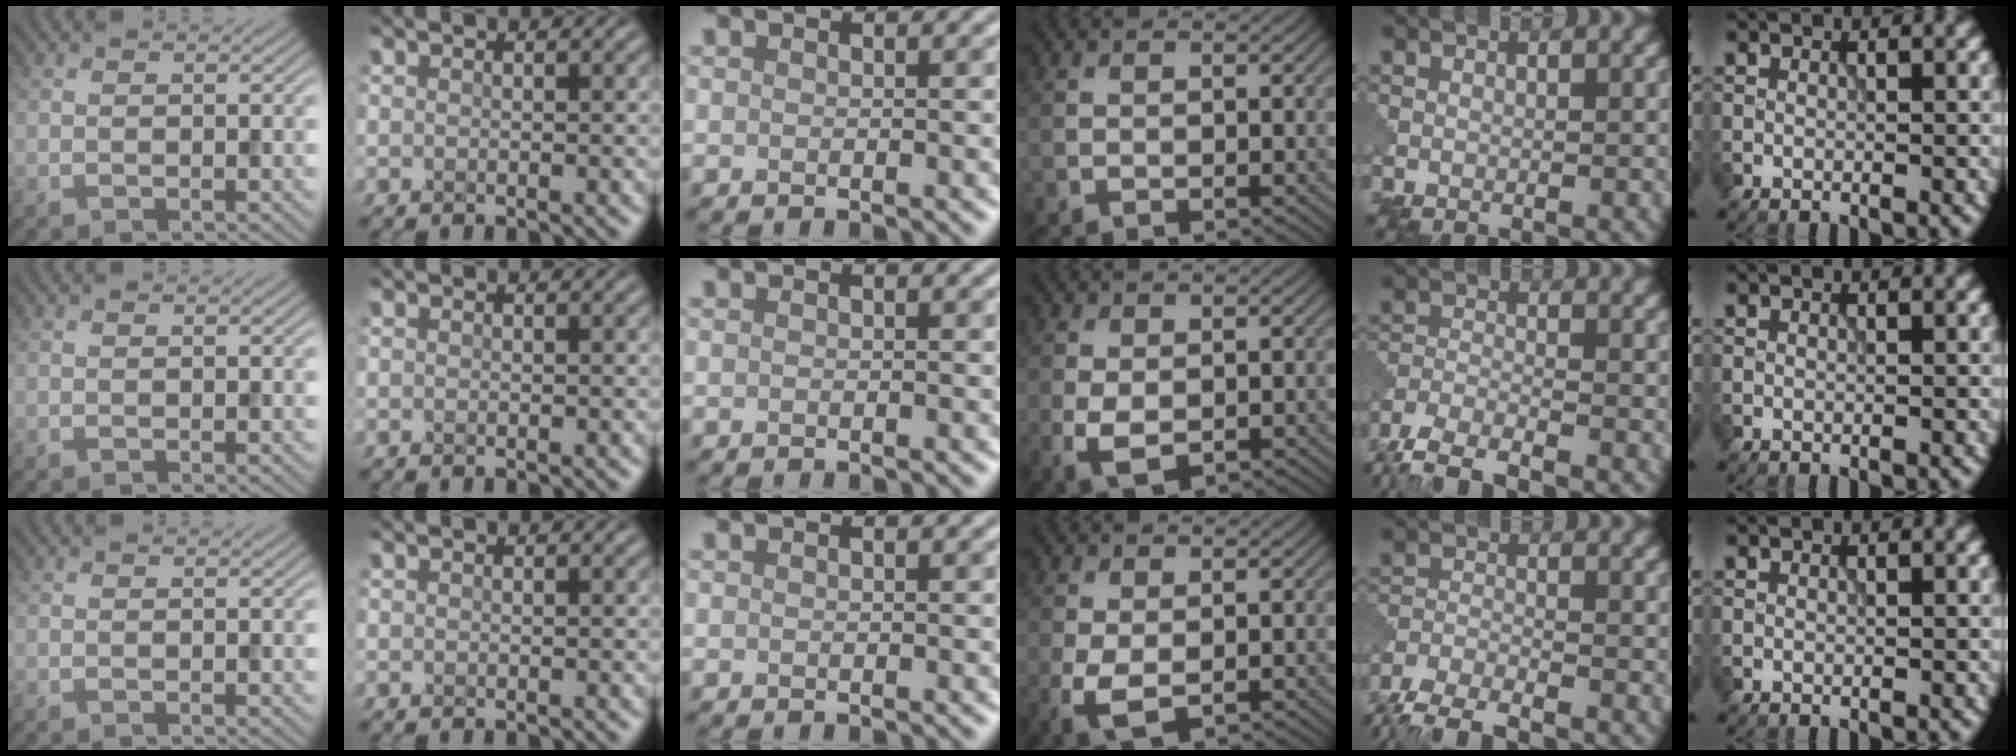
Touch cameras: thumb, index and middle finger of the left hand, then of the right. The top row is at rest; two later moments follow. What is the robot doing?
{"motion": "squeeze", "object": "foam earplug"}